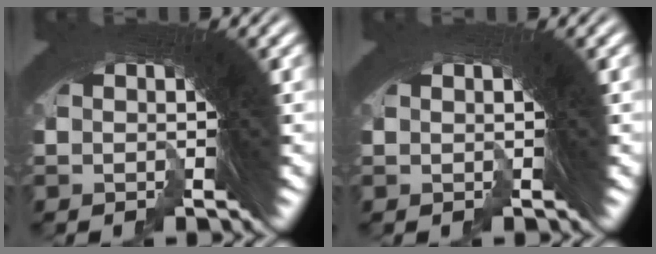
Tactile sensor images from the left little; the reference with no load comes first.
{"total": 0.6, "force": [-0.3, -0.4, -0.4], "torque": [0.005, -0.004, -0.002]}